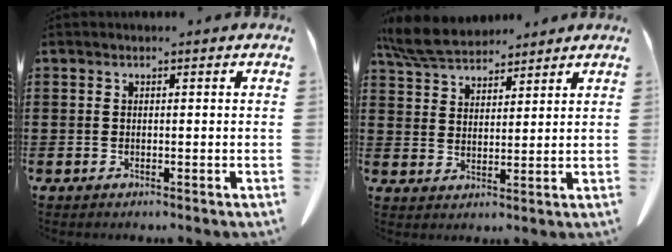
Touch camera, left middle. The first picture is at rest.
{"total": 6.6, "force": [5.9, 1.9, 2.2], "torque": [-0.066, -0.014, 0.110]}